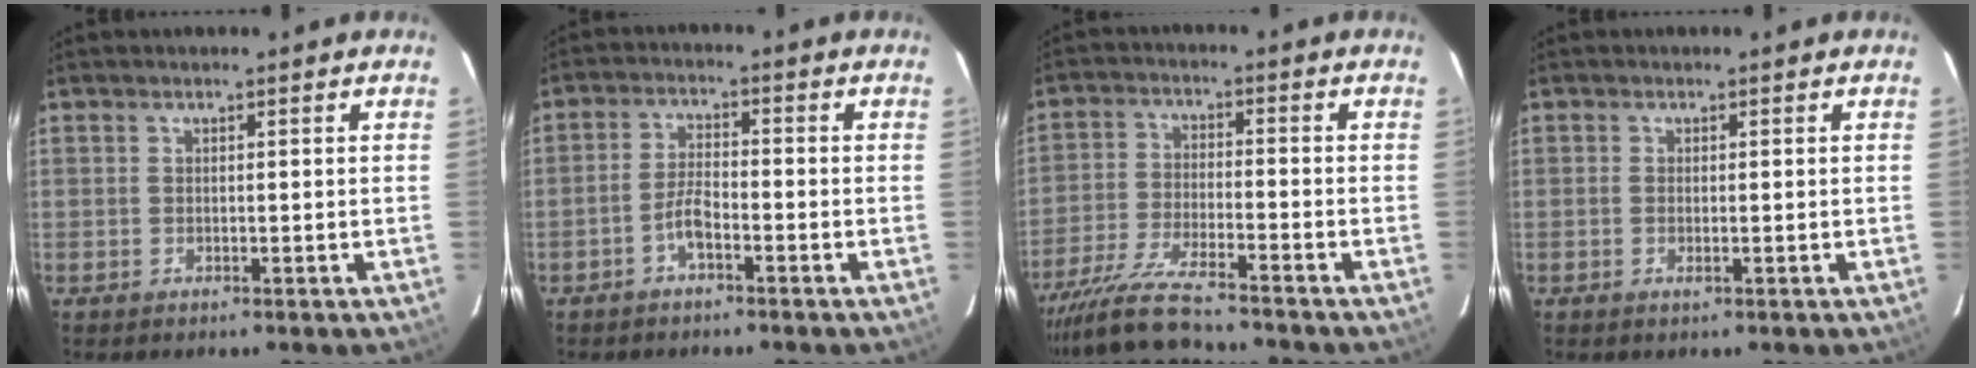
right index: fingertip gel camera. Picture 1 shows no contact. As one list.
[{"total": 3.8, "force": [-2.3, 1.1, 2.8], "torque": [-0.064, 0.009, -0.046]}, {"total": 12.3, "force": [-11.2, 0.7, 5.0], "torque": [-0.113, -0.021, -0.201]}, {"total": 0.7, "force": [0.0, 0.2, 0.7], "torque": [-0.014, 0.000, -0.002]}]